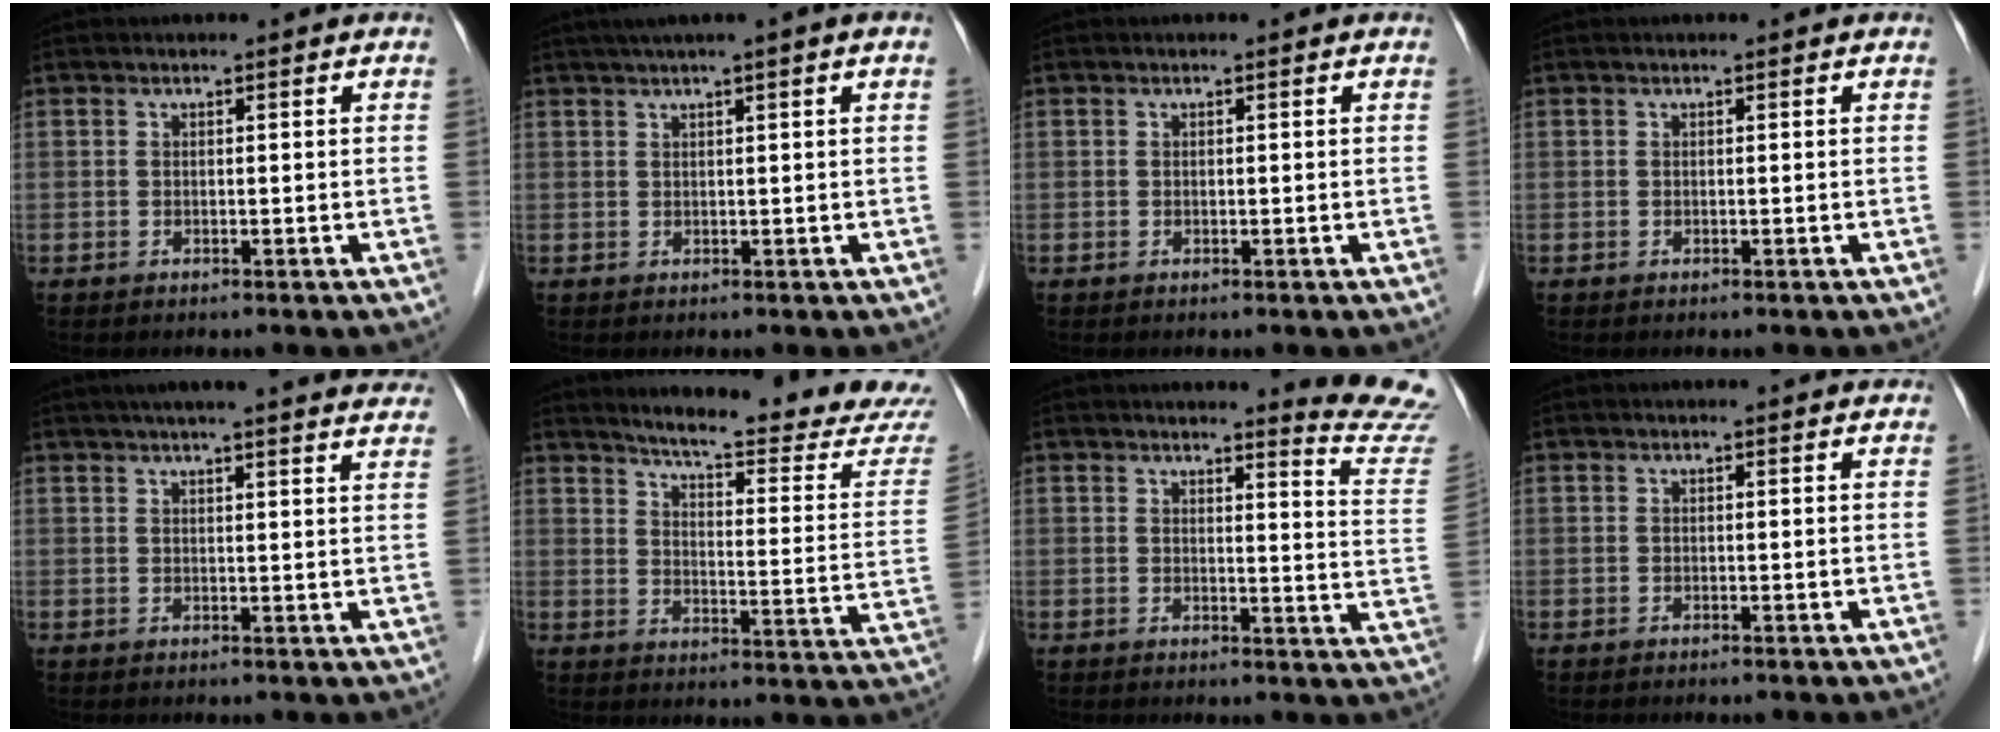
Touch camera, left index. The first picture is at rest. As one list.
[{"total": 4.5, "force": [2.8, -0.6, 3.4], "torque": [-0.058, 0.023, 0.048]}, {"total": 0.0}, {"total": 0.0}, {"total": 23.2, "force": [20.9, 1.8, 9.9], "torque": [-0.140, -0.004, 0.245]}, {"total": 19.5, "force": [18.4, -0.6, 6.2], "torque": [-0.094, -0.107, 0.221]}, {"total": 9.9, "force": [9.8, -1.3, 0.8], "torque": [-0.005, -0.108, 0.088]}, {"total": 1.6, "force": [1.5, 0.3, 0.4], "torque": [-0.012, 0.003, 0.009]}]